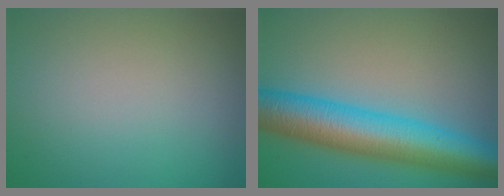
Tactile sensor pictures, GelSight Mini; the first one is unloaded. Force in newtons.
{"total": 9.9, "press": 9.9, "slide": 0.1}